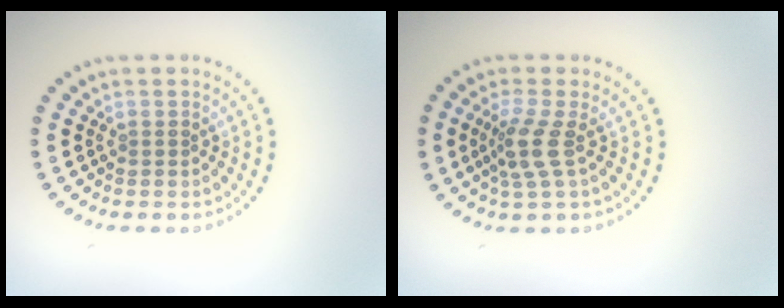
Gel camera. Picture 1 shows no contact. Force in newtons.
{"total": 2.7, "press": 2.2, "slide": 1.7}